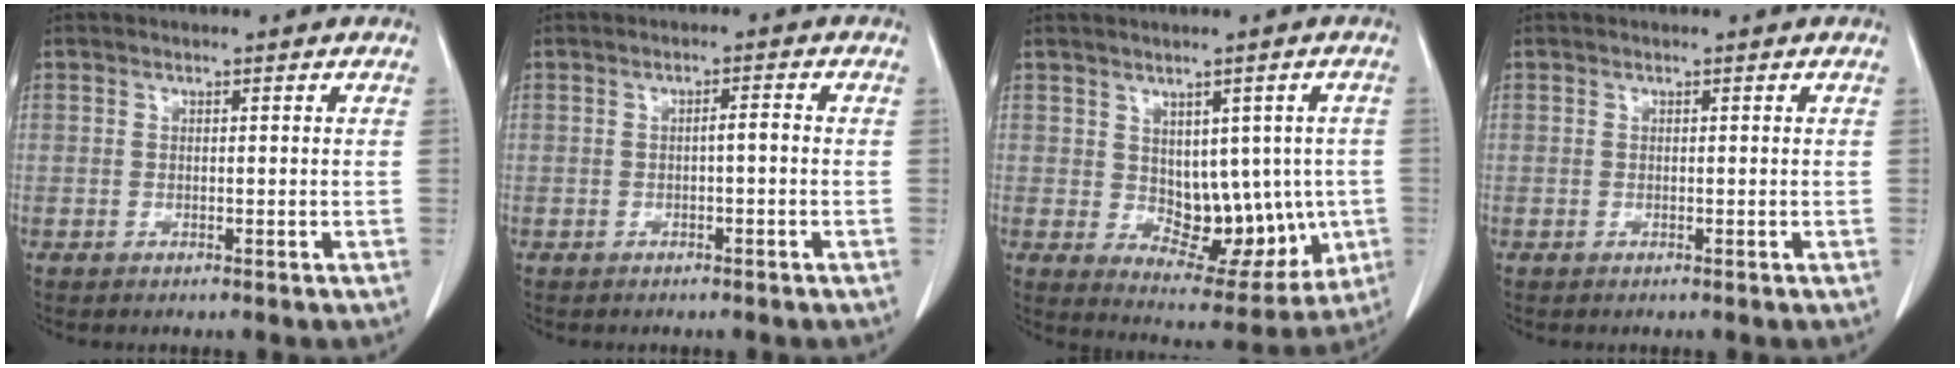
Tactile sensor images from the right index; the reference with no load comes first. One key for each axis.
{"total": 1.5, "fx": -0.3, "fy": 0.2, "fz": 1.5, "tx": -0.023, "ty": 0.004, "tz": -0.005}
{"total": 11.4, "fx": -0.3, "fy": 6.7, "fz": 9.1, "tx": -0.104, "ty": 0.009, "tz": 0.026}
{"total": 0.0}